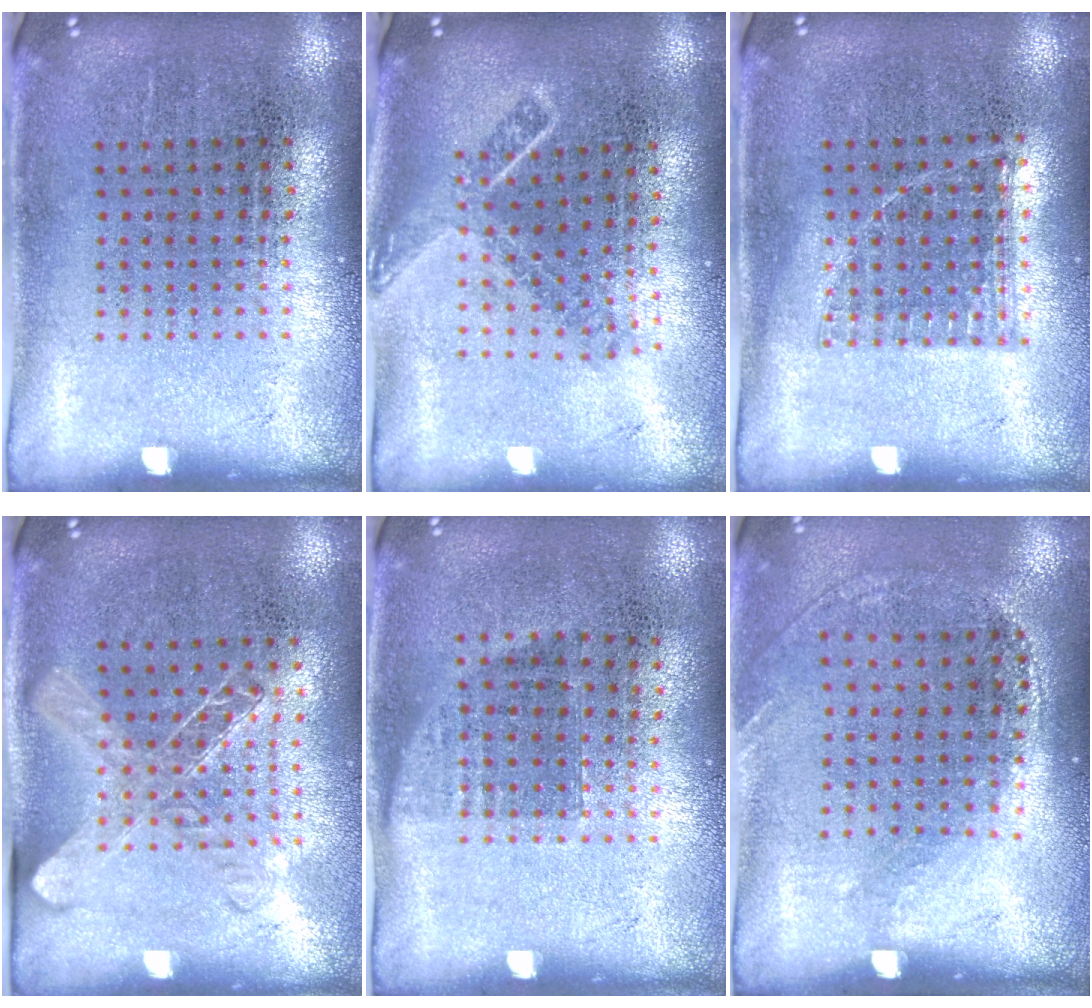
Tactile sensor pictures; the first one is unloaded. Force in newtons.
{"total": 1.8, "press": 1.3, "slide": 1.2}
{"total": 0.8, "press": 0.8, "slide": 0.3}
{"total": 1.4, "press": 1.2, "slide": 0.6}
{"total": 0.7, "press": 0.6, "slide": 0.3}
{"total": 1.2, "press": 0.9, "slide": 0.9}